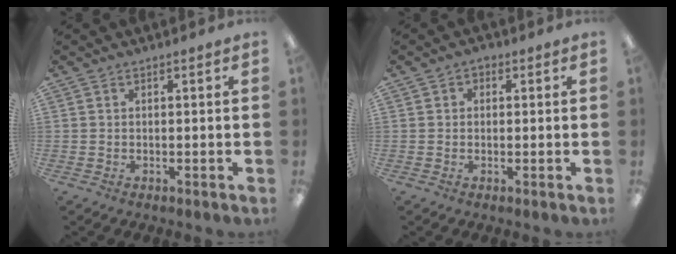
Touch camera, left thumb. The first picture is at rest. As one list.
[{"total": 1.5, "force": [0.1, 1.4, 0.6], "torque": [-0.003, 0.002, -0.001]}]